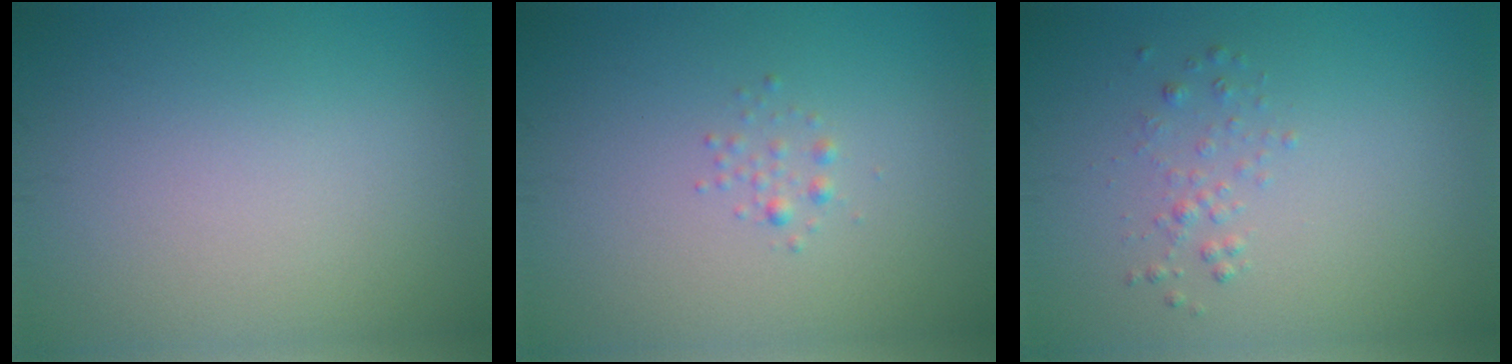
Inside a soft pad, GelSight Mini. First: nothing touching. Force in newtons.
{"total": 0.8, "press": 0.8, "slide": 0.0}
{"total": 1.0, "press": 1.0, "slide": 0.0}